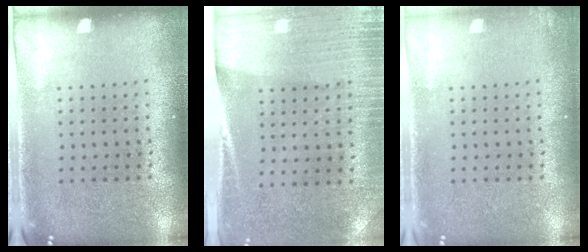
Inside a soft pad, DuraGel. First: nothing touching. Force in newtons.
{"total": 2.9, "press": 2.6, "slide": 1.3}
{"total": 0.7, "press": 0.7, "slide": 0.1}